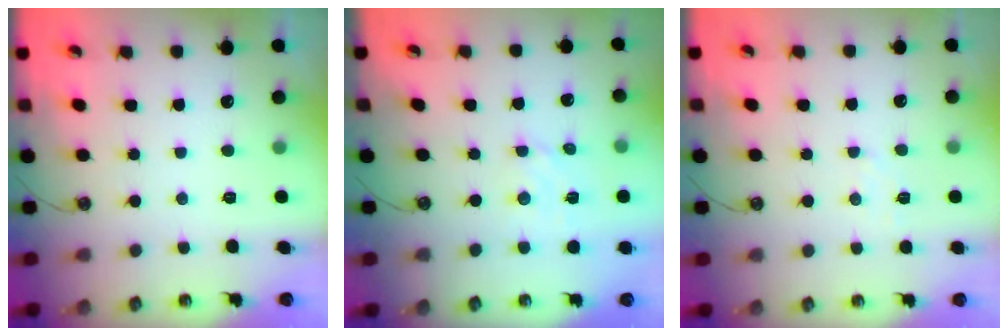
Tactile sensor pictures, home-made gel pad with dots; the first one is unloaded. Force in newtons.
{"total": 2.6, "press": 2.6, "slide": 0.3}
{"total": 4.7, "press": 4.6, "slide": 0.7}